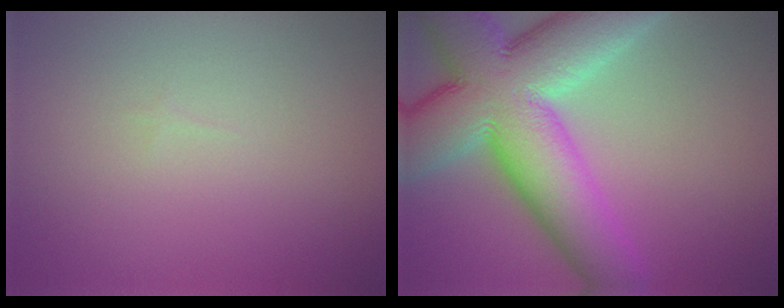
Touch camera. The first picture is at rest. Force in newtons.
{"total": 14.9, "press": 14.9, "slide": 0.7}